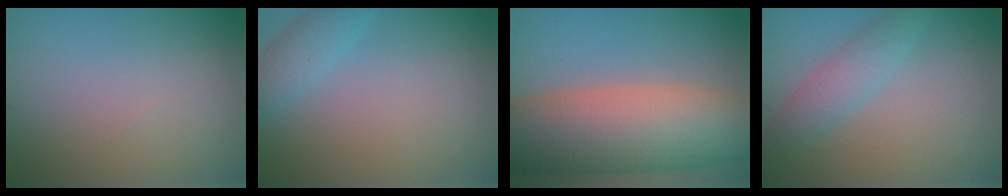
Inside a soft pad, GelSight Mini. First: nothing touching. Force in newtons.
{"total": 2.4, "press": 2.4, "slide": 0.1}
{"total": 12.0, "press": 11.9, "slide": 0.9}
{"total": 2.8, "press": 2.8, "slide": 0.1}